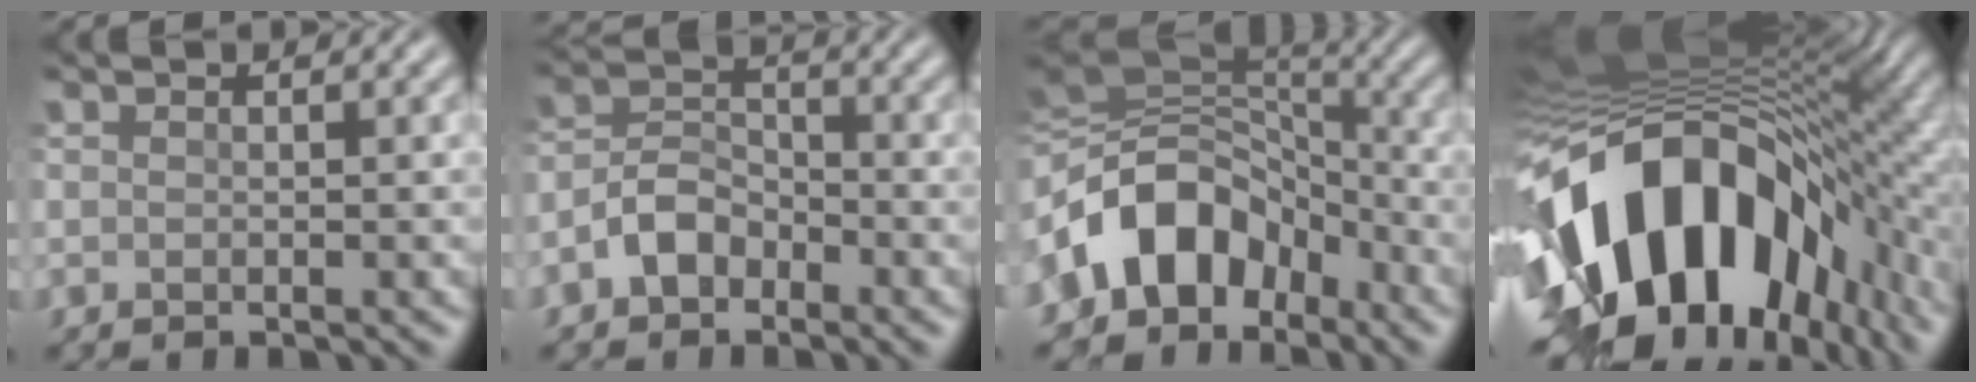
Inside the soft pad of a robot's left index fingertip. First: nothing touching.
{"total": 3.4, "force": [-1.9, 2.2, 1.7], "torque": [-0.029, 0.011, -0.045]}
{"total": 9.8, "force": [-4.1, 7.2, 5.2], "torque": [-0.079, 0.022, -0.093]}
{"total": 18.0, "force": [-5.7, 10.2, 13.7], "torque": [-0.238, -0.016, -0.095]}